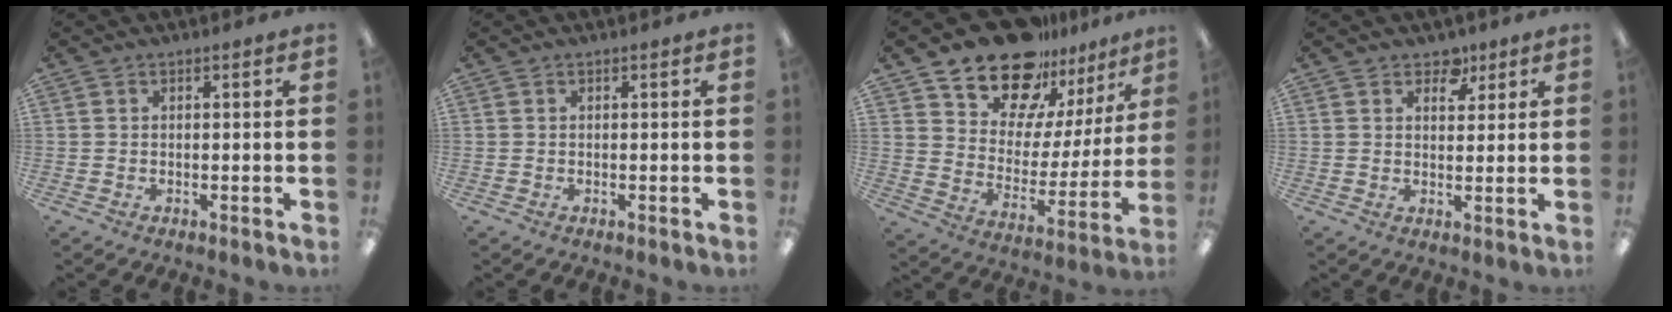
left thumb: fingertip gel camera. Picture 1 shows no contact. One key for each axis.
{"total": 0.0}
{"total": 18.4, "fx": 15.2, "fy": 8.9, "fz": 5.3, "tx": -0.104, "ty": -0.117, "tz": 0.274}
{"total": 5.0, "fx": 3.4, "fy": 3.2, "fz": 1.8, "tx": -0.004, "ty": -0.018, "tz": 0.055}